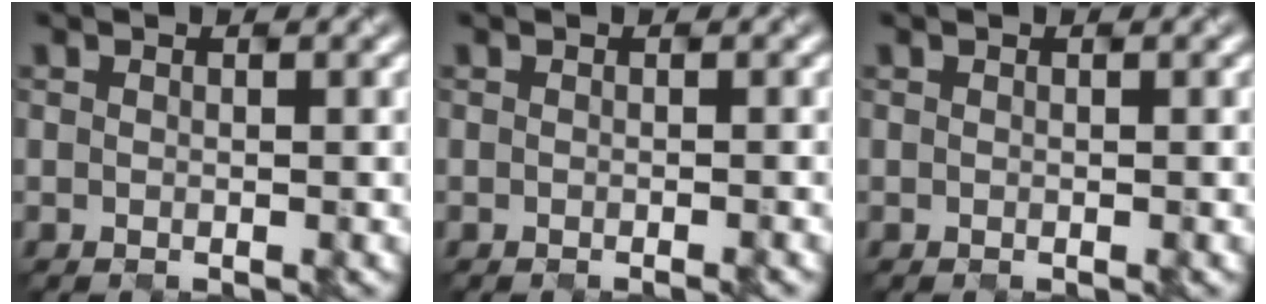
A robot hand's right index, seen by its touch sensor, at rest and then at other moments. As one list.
[{"total": 0.7, "force": [-0.3, 0.2, 0.6], "torque": [-0.003, 0.002, -0.009]}, {"total": 0.0}]